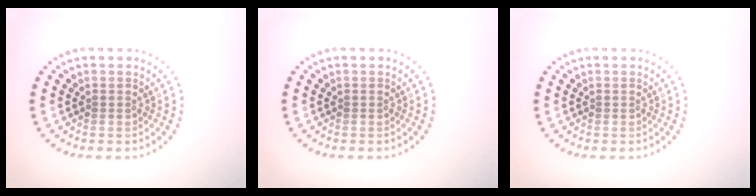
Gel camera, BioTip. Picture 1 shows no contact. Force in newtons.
{"total": 0.0}
{"total": 0.0}